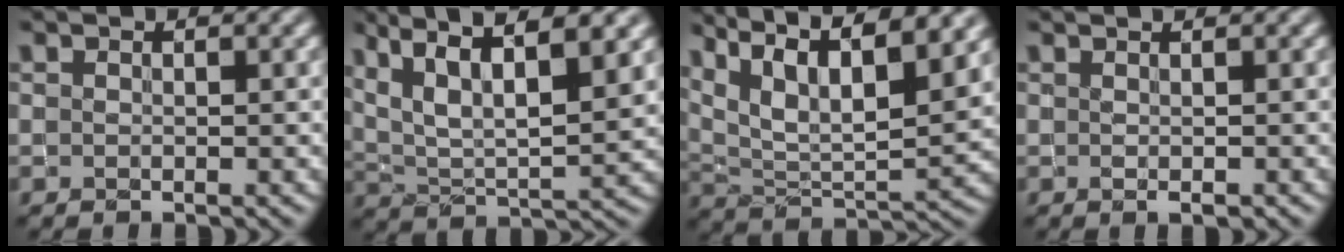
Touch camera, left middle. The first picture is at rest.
{"total": 10.0, "force": [5.7, 3.2, 7.5], "torque": [-0.145, 0.012, 0.093]}
{"total": 14.2, "force": [9.3, 4.7, 9.7], "torque": [-0.183, 0.022, 0.128]}
{"total": 1.4, "force": [0.5, 0.4, 1.2], "torque": [-0.021, -0.005, 0.003]}